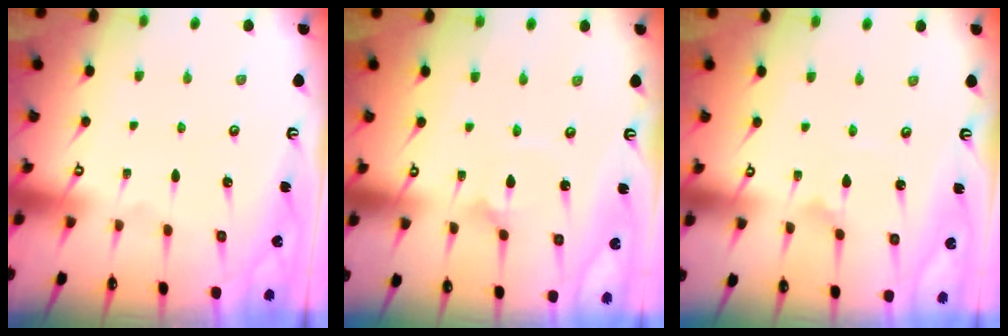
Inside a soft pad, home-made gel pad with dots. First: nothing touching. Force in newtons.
{"total": 2.6, "press": 2.6, "slide": 0.2}
{"total": 1.0, "press": 1.0, "slide": 0.1}